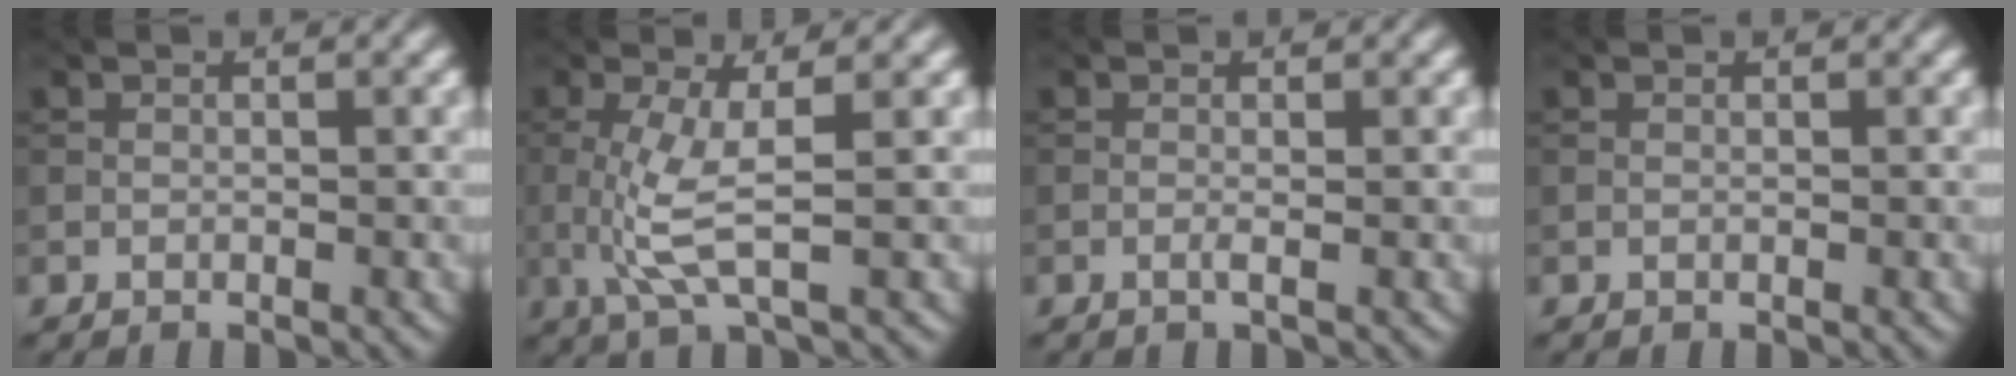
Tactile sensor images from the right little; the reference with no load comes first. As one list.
[{"total": 3.8, "force": [0.6, 0.7, 3.7], "torque": [-0.089, -0.011, 0.015]}, {"total": 0.6, "force": [0.0, 0.0, 0.6], "torque": [-0.008, 0.005, -0.004]}, {"total": 0.0}]